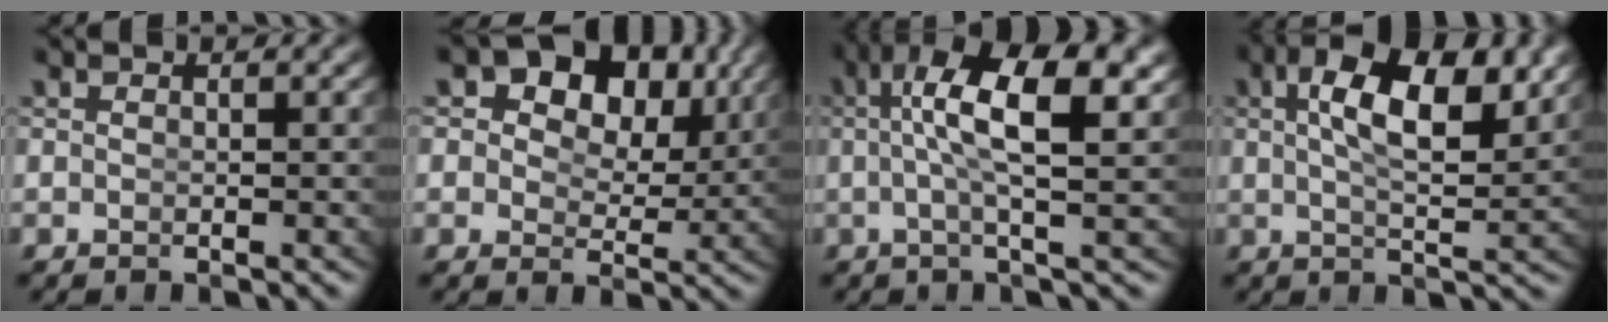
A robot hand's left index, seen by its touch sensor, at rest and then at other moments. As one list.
[{"total": 11.5, "force": [4.7, 8.2, 6.5], "torque": [-0.130, -0.006, 0.067]}, {"total": 8.1, "force": [2.0, 2.6, 7.4], "torque": [-0.134, 0.008, 0.030]}, {"total": 7.3, "force": [2.7, 2.1, 6.4], "torque": [-0.091, 0.001, 0.041]}]